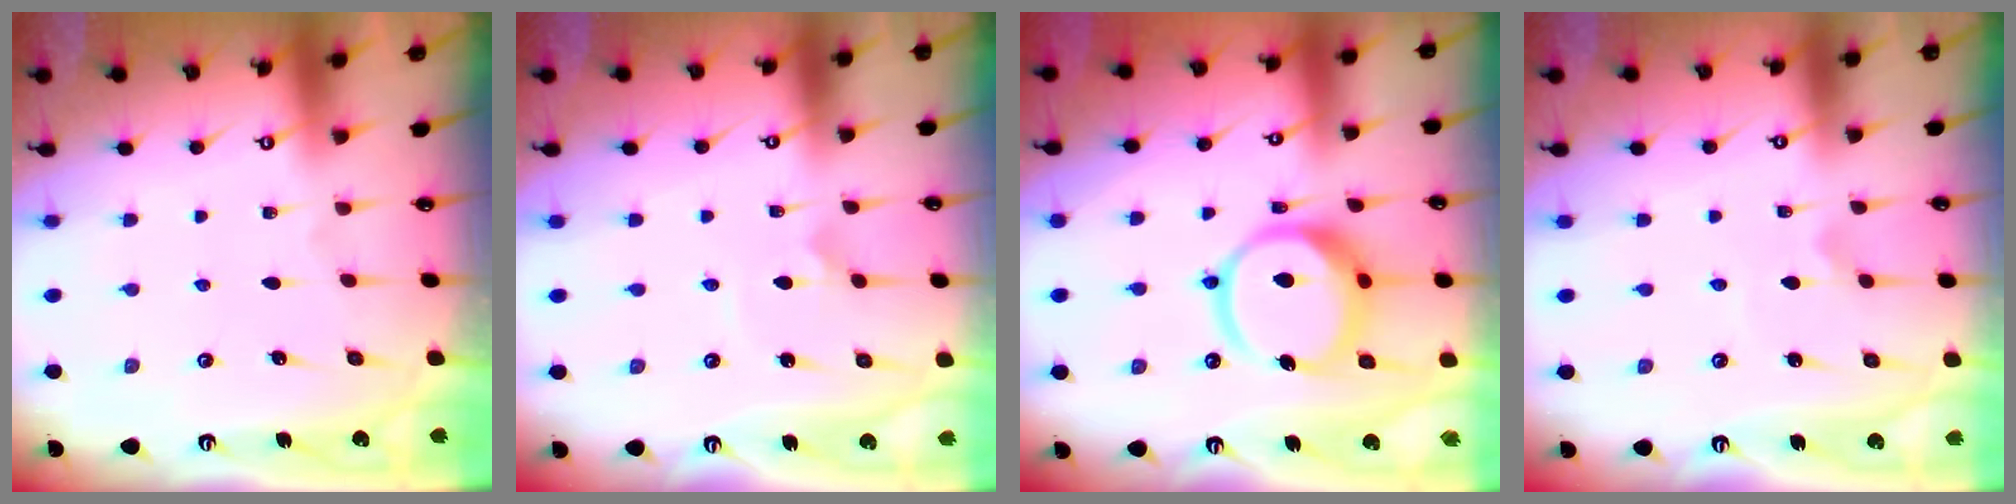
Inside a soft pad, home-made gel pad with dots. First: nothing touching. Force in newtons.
{"total": 2.5, "press": 2.5, "slide": 0.2}
{"total": 15.3, "press": 15.1, "slide": 1.8}
{"total": 2.3, "press": 2.3, "slide": 0.1}